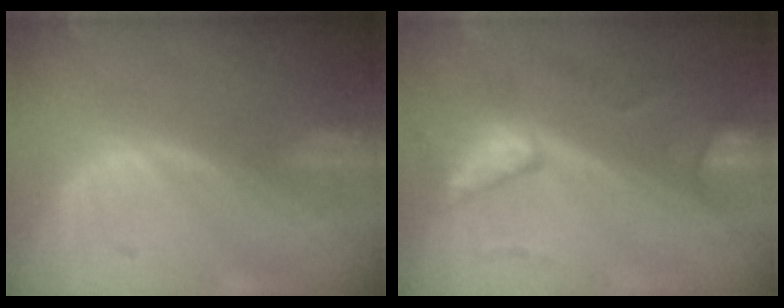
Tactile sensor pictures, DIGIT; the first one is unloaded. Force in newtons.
{"total": 7.6, "press": 6.7, "slide": 3.5}